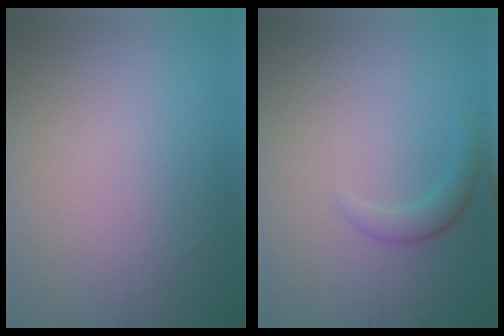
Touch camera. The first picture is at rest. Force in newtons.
{"total": 1.8, "press": 1.8, "slide": 0.1}